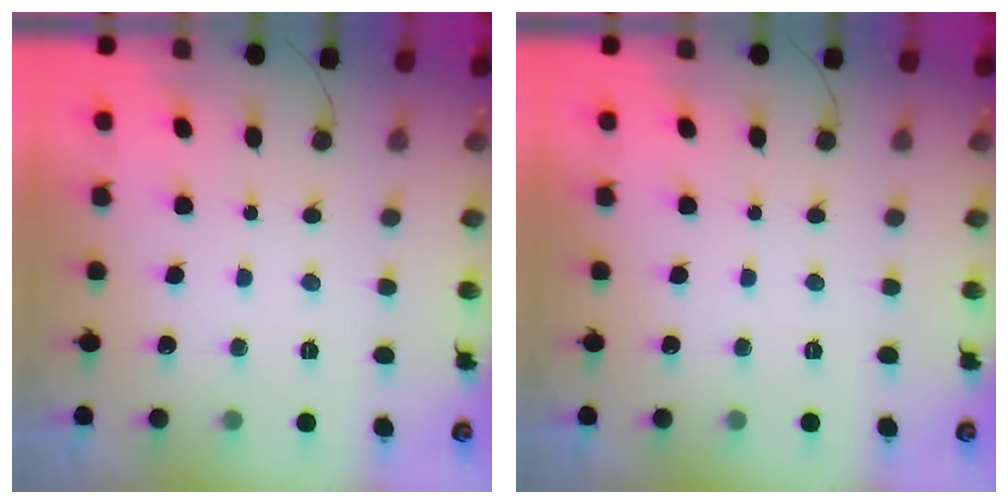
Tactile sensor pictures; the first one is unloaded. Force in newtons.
{"total": 0.0}